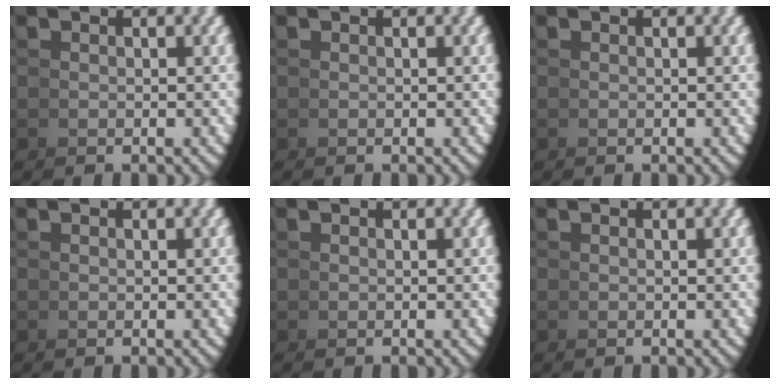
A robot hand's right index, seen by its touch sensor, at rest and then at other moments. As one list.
[{"total": 0.0}, {"total": 0.0}, {"total": 0.0}, {"total": 0.0}, {"total": 0.0}]